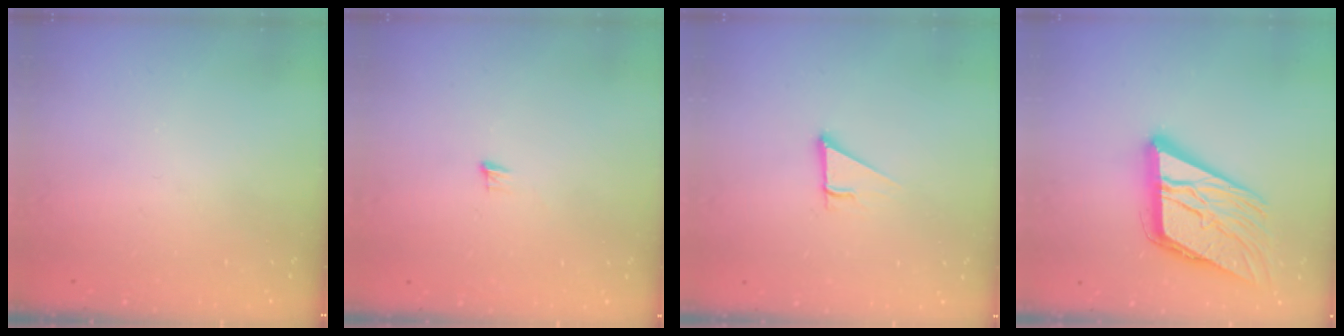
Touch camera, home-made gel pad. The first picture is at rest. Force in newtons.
{"total": 3.9, "press": 3.8, "slide": 0.9}
{"total": 3.0, "press": 3.0, "slide": 0.1}
{"total": 18.6, "press": 18.4, "slide": 2.2}